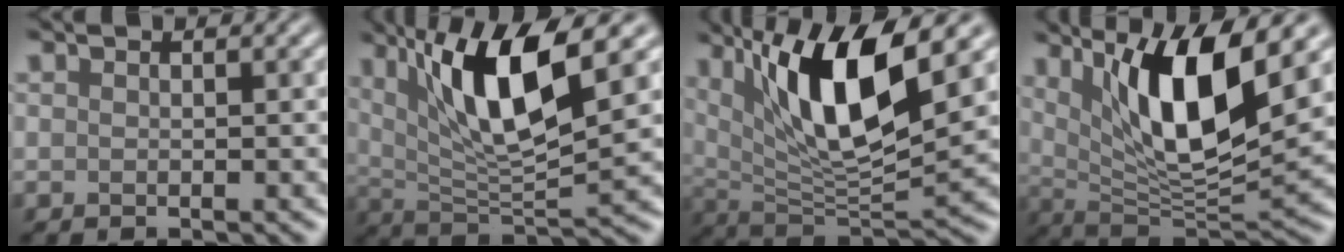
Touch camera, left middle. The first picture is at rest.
{"total": 9.5, "force": [3.6, 2.5, 8.5], "torque": [-0.142, -0.010, 0.065]}
{"total": 10.6, "force": [3.9, 3.0, 9.4], "torque": [-0.152, -0.011, 0.073]}
{"total": 9.8, "force": [3.7, 2.7, 8.7], "torque": [-0.139, -0.019, 0.071]}